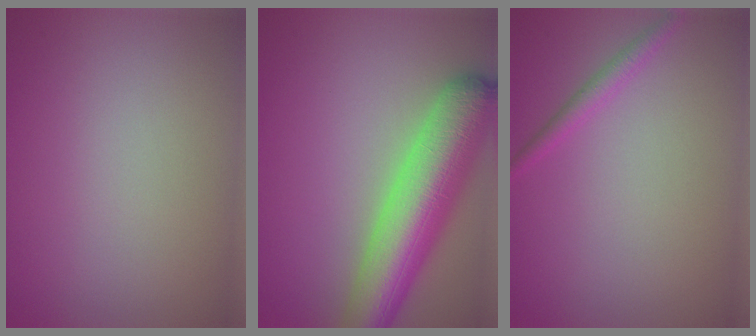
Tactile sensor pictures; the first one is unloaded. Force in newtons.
{"total": 9.1, "press": 9.1, "slide": 0.4}
{"total": 1.4, "press": 1.4, "slide": 0.1}